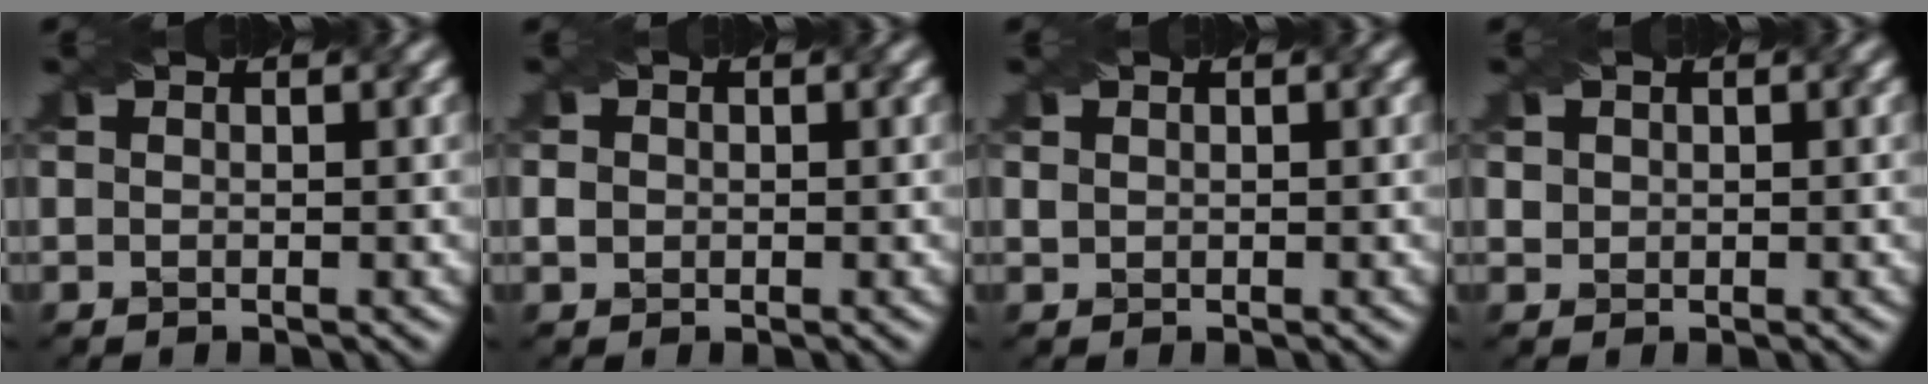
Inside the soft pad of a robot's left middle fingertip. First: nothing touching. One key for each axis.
{"total": 0.7, "fx": -0.3, "fy": 0.7, "fz": 0.1, "tx": -0.006, "ty": 0.004, "tz": 0.005}
{"total": 0.7, "fx": 0.4, "fy": 0.6, "fz": 0.2, "tx": -0.015, "ty": 0.003, "tz": 0.018}
{"total": 1.7, "fx": 0.9, "fy": 1.3, "fz": 0.6, "tx": -0.021, "ty": 0.009, "tz": 0.026}